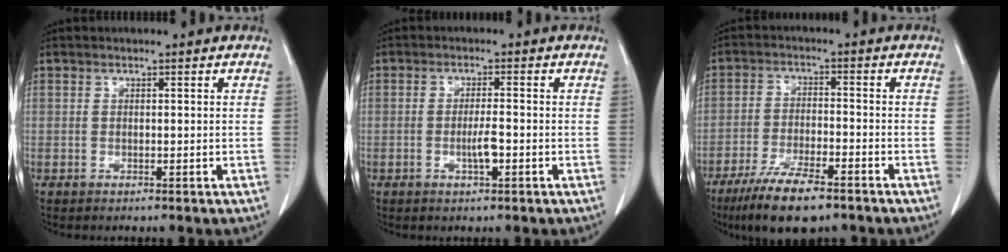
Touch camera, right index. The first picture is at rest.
{"total": 2.8, "force": [-0.8, 0.3, 2.7], "torque": [-0.049, 0.000, -0.012]}
{"total": 10.3, "force": [-7.5, 2.2, 6.8], "torque": [-0.122, -0.021, -0.127]}